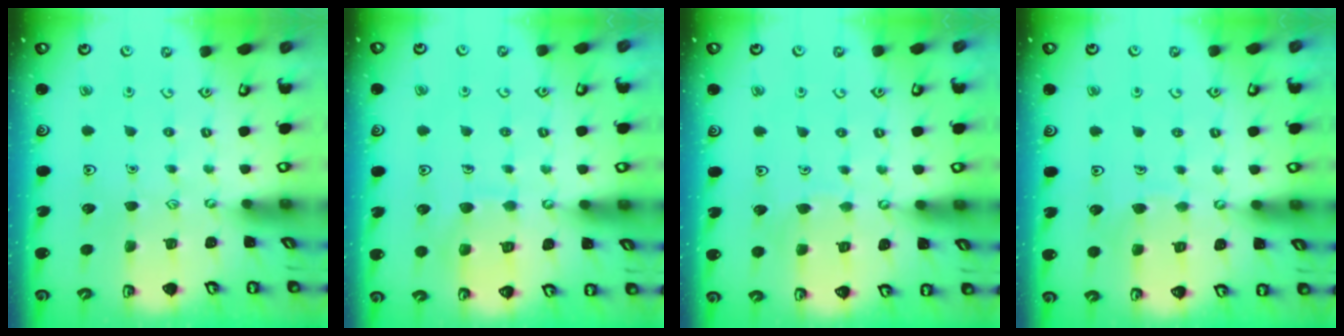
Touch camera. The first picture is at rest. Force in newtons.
{"total": 8.8, "press": 8.7, "slide": 0.7}
{"total": 4.7, "press": 4.7, "slide": 0.4}
{"total": 5.6, "press": 5.6, "slide": 0.2}